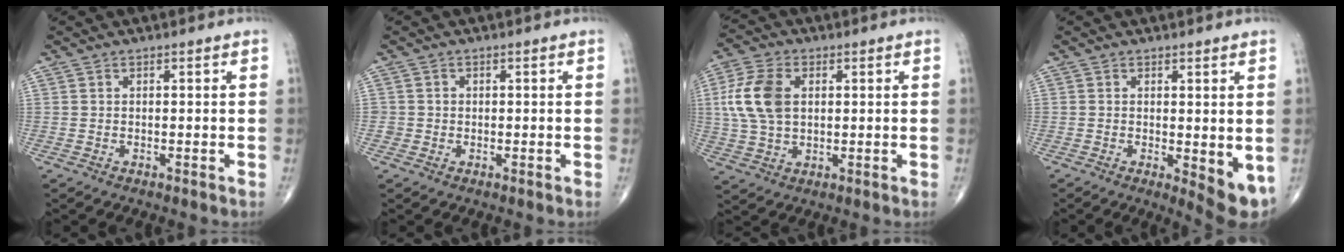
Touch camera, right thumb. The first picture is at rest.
{"total": 1.4, "force": [-0.3, 1.3, 0.0], "torque": [0.012, 0.007, -0.009]}
{"total": 10.8, "force": [1.9, 6.8, 8.1], "torque": [-0.170, 0.004, 0.036]}
{"total": 6.4, "force": [-0.5, 2.0, 6.0], "torque": [-0.075, -0.018, -0.004]}